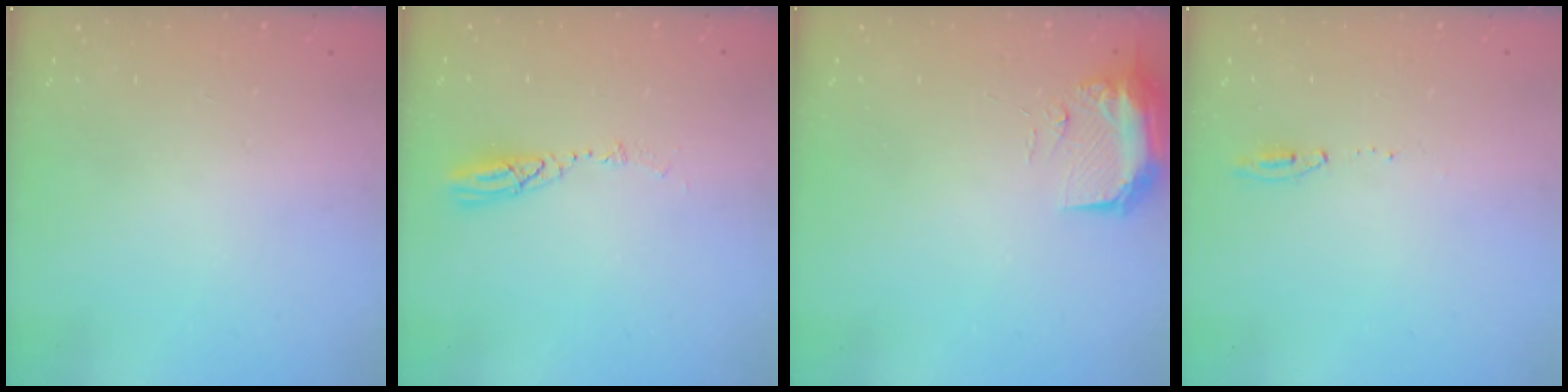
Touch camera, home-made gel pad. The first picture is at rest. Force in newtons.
{"total": 4.3, "press": 4.3, "slide": 0.4}
{"total": 9.2, "press": 9.0, "slide": 1.5}
{"total": 6.0, "press": 5.8, "slide": 1.5}